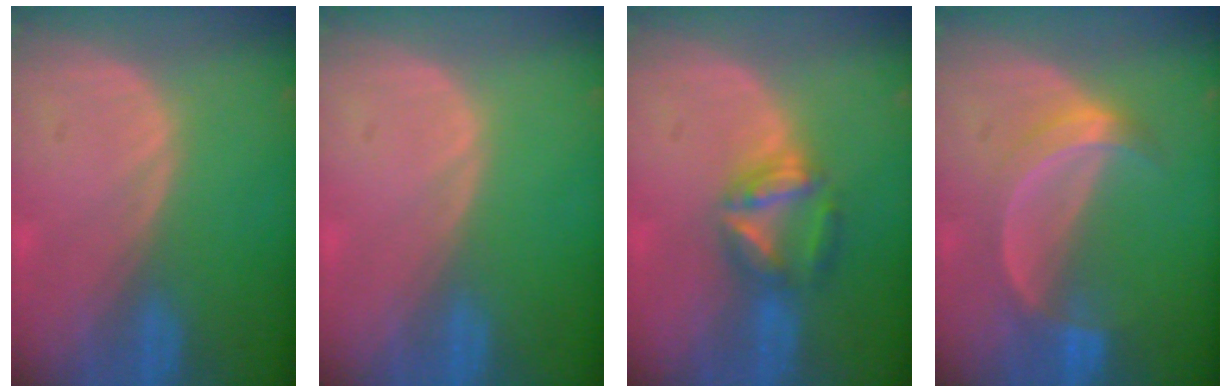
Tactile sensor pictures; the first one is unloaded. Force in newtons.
{"total": 0.0}
{"total": 5.6, "press": 5.6, "slide": 0.2}
{"total": 5.0, "press": 5.0, "slide": 0.2}